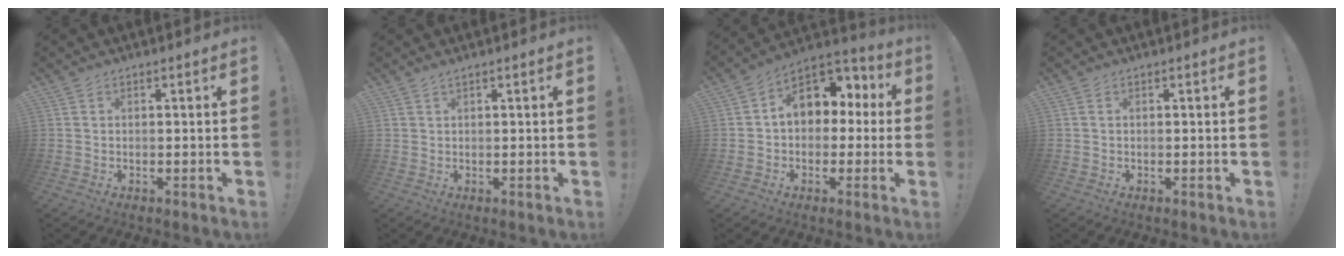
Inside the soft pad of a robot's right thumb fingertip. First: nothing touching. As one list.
[{"total": 0.6, "force": [0.5, 0.0, 0.4], "torque": [-0.008, 0.000, 0.009]}, {"total": 11.4, "force": [2.7, 9.0, 6.4], "torque": [-0.084, -0.010, 0.055]}, {"total": 0.0}]